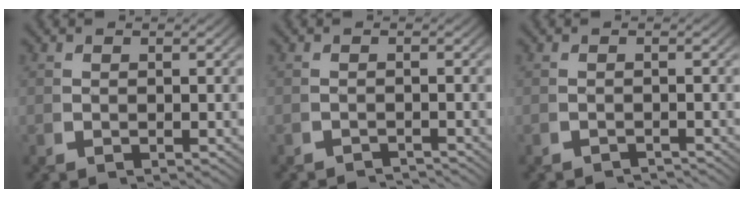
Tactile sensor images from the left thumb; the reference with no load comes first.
{"total": 2.5, "force": [-2.4, 0.1, -0.2], "torque": [0.006, -0.006, -0.039]}
{"total": 2.0, "force": [-2.0, 0.1, -0.2], "torque": [0.005, -0.004, -0.032]}